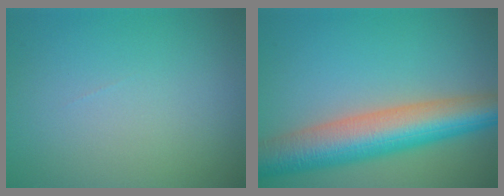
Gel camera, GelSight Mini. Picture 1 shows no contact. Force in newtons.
{"total": 9.3, "press": 9.3, "slide": 0.4}